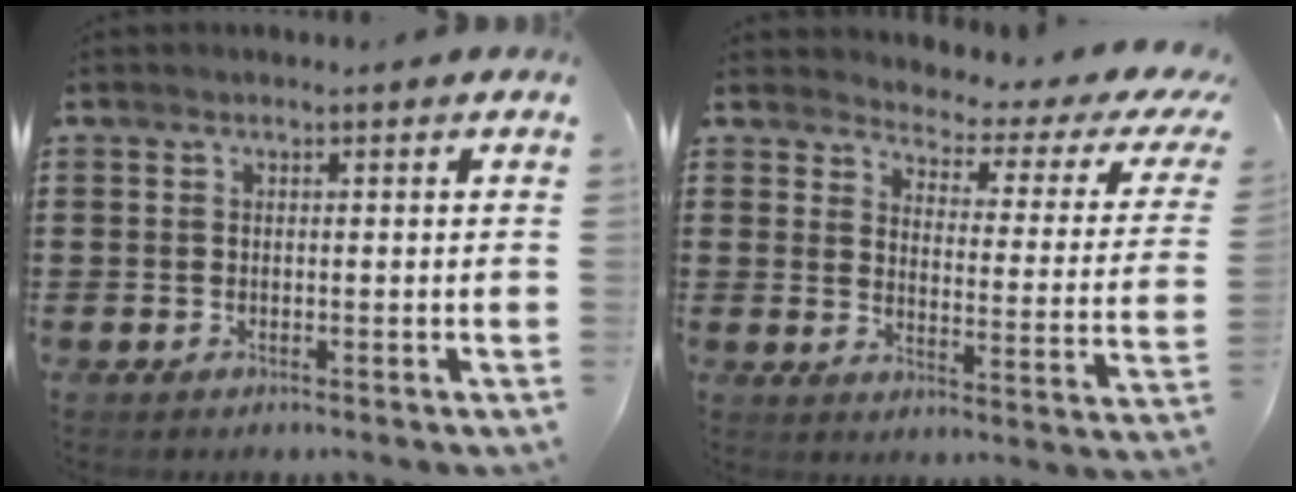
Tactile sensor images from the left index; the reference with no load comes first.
{"total": 2.8, "force": [2.3, 0.6, 1.4], "torque": [-0.038, -0.026, 0.028]}